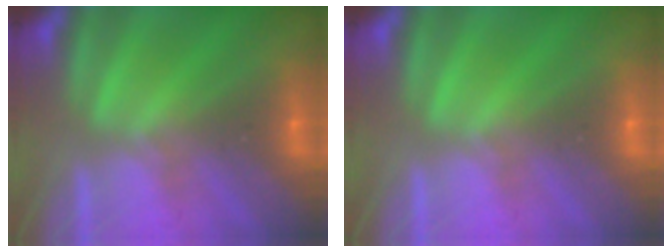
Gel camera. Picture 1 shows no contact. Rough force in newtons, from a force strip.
{"total": 0.0}